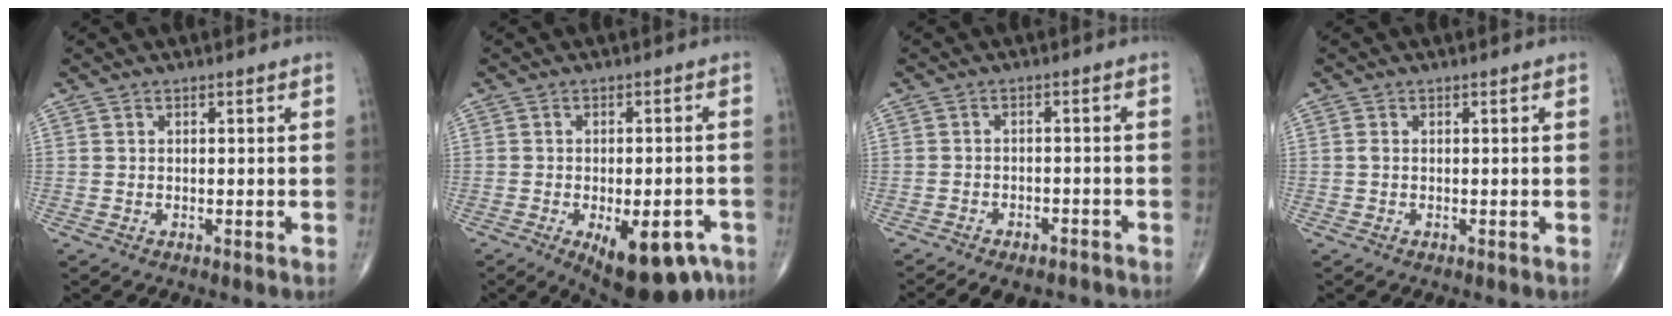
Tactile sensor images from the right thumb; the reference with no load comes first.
{"total": 13.9, "force": [-6.8, 6.2, 10.5], "torque": [-0.106, 0.018, -0.080]}
{"total": 9.3, "force": [-7.6, 4.2, 3.4], "torque": [-0.045, 0.036, -0.099]}
{"total": 0.5, "force": [0.0, 0.3, 0.4], "torque": [-0.009, 0.000, -0.001]}